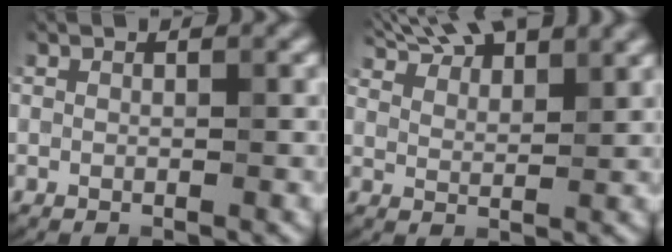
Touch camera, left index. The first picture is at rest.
{"total": 8.2, "force": [7.0, 2.1, 3.8], "torque": [-0.057, 0.021, 0.092]}